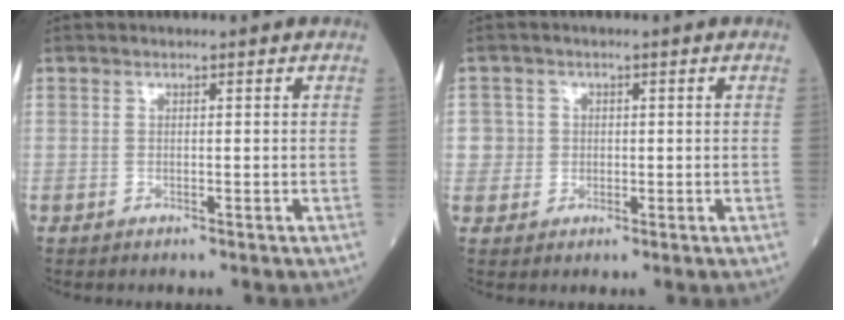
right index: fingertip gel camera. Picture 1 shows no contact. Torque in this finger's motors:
{"motor_torque": [0.14, 0.13, 0.03, 0.01]}